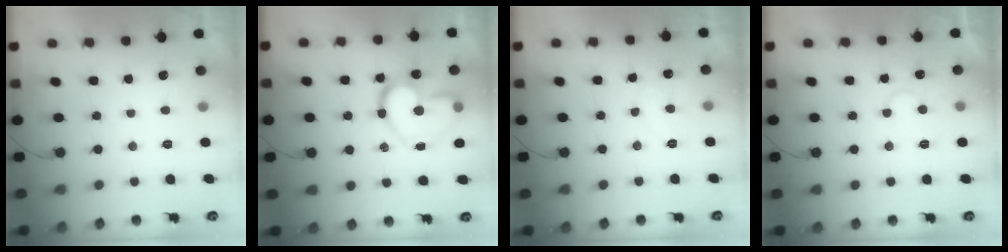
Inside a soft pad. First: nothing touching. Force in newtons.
{"total": 19.4, "press": 19.3, "slide": 1.8}
{"total": 6.8, "press": 6.8, "slide": 0.5}
{"total": 5.6, "press": 5.6, "slide": 0.5}